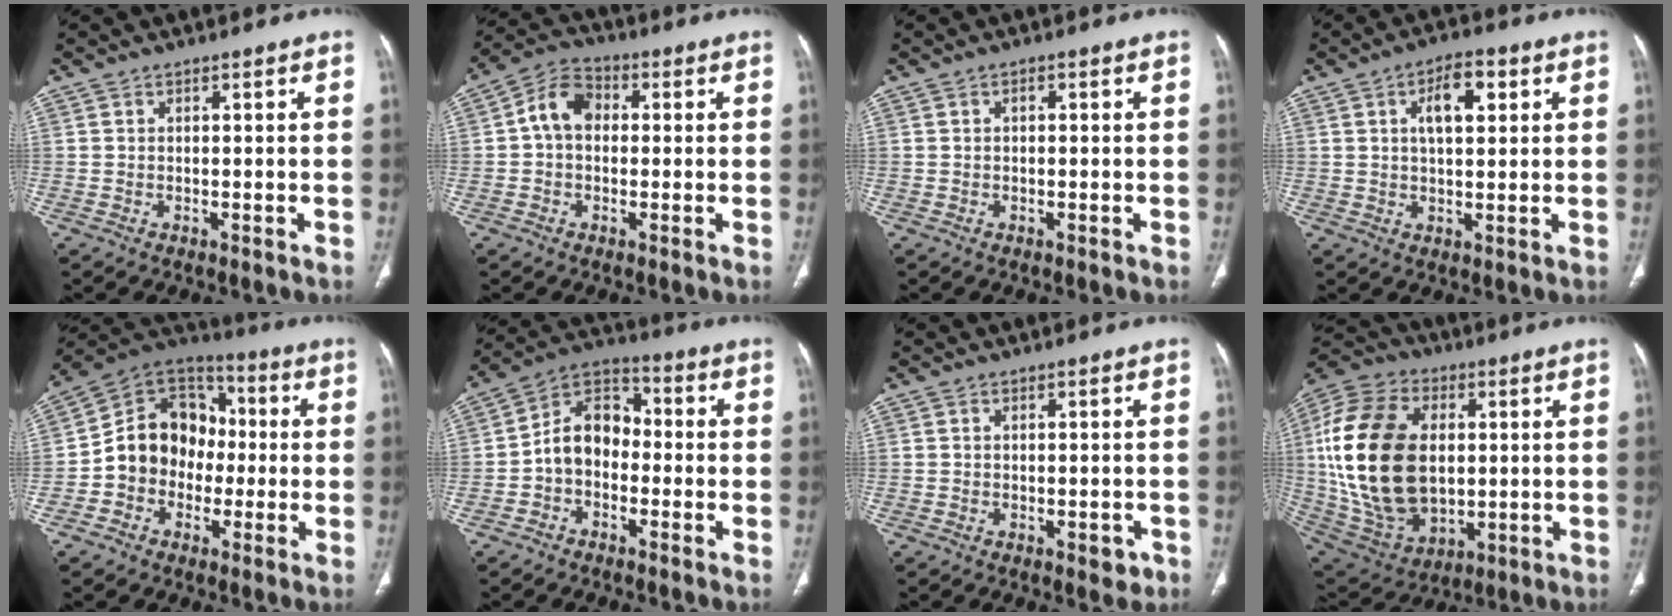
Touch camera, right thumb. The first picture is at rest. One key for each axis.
{"total": 7.3, "fx": 0.5, "fy": 5.4, "fz": 4.8, "tx": -0.074, "ty": 0.022, "tz": -0.003}
{"total": 0.9, "fx": 0.2, "fy": 0.5, "fz": 0.8, "tx": -0.011, "ty": 0.002, "tz": 0.002}
{"total": 7.8, "fx": 2.6, "fy": 3.7, "fz": 6.4, "tx": -0.088, "ty": 0.002, "tz": 0.041}
{"total": 14.6, "fx": -1.8, "fy": 12.2, "fz": 7.9, "tx": -0.087, "ty": 0.040, "tz": -0.044}
{"total": 9.8, "fx": -1.9, "fy": 7.2, "fz": 6.3, "tx": -0.084, "ty": 0.038, "tz": -0.053}
{"total": 2.3, "fx": -1.1, "fy": 1.2, "fz": 1.7, "tx": -0.007, "ty": 0.001, "tz": -0.011}
{"total": 26.5, "fx": 2.3, "fy": 17.1, "fz": 20.1, "tx": -0.396, "ty": -0.008, "tz": 0.055}